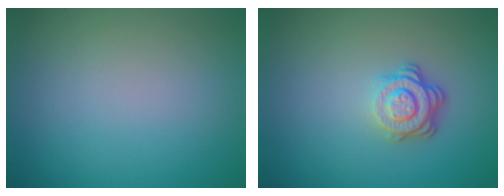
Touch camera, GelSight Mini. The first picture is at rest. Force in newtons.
{"total": 3.2, "press": 2.4, "slide": 2.1}